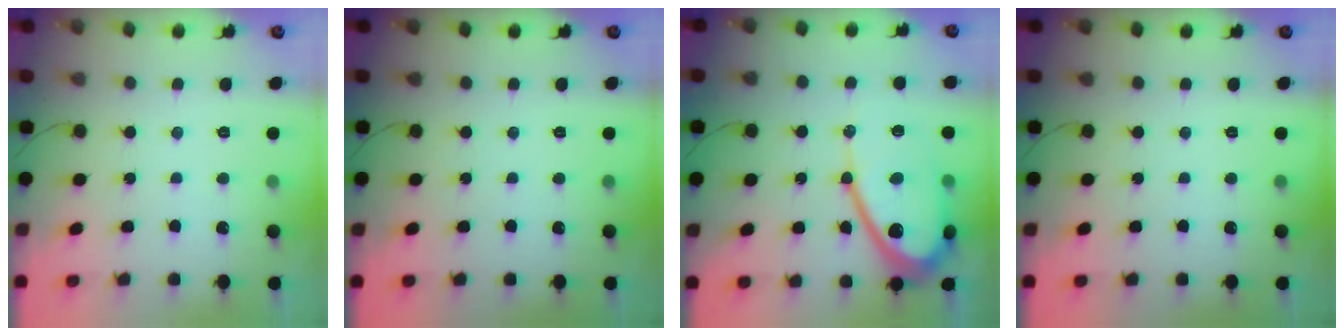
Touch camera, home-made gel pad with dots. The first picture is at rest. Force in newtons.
{"total": 0.0}
{"total": 15.6, "press": 15.5, "slide": 1.5}
{"total": 0.0}